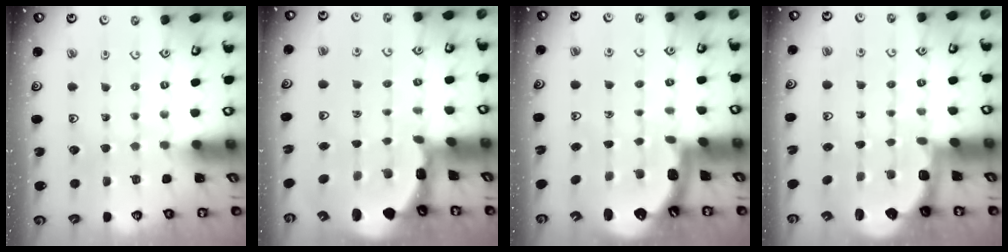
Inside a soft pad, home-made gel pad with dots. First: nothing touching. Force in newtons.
{"total": 2.1, "press": 1.9, "slide": 1.0}
{"total": 1.4, "press": 1.3, "slide": 0.6}
{"total": 2.6, "press": 2.1, "slide": 1.7}